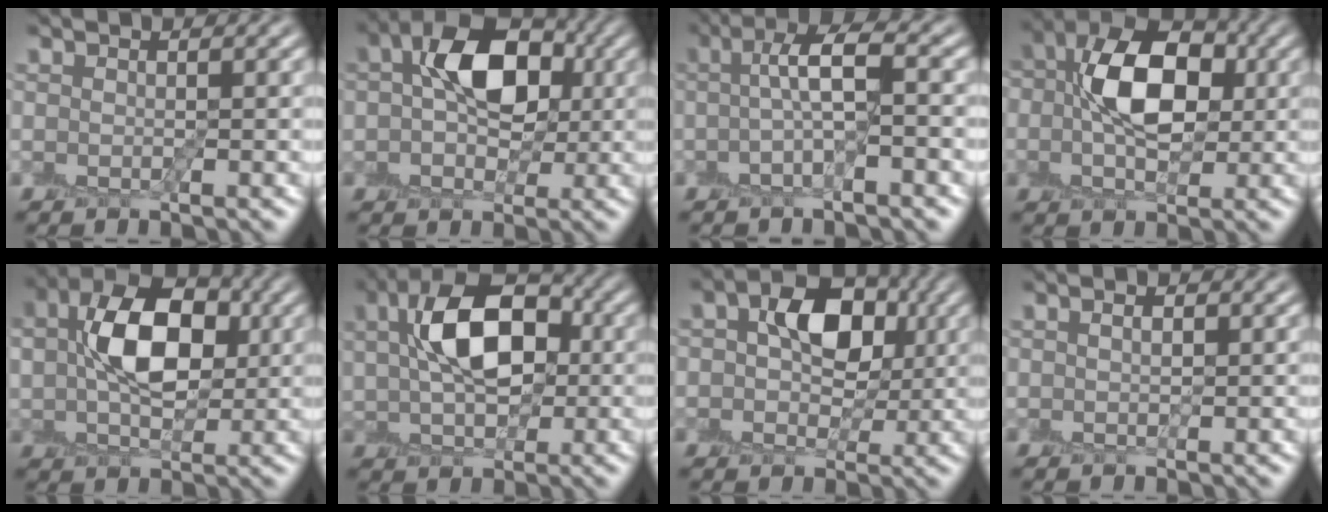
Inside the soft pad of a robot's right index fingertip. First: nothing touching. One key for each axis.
{"total": 8.3, "fx": 1.3, "fy": 5.3, "fz": 6.2, "tx": -0.092, "ty": 0.017, "tz": 0.012}
{"total": 3.6, "fx": 0.0, "fy": 0.6, "fz": 3.5, "tx": -0.070, "ty": 0.012, "tz": -0.003}
{"total": 8.6, "fx": 0.9, "fy": 5.5, "fz": 6.6, "tx": -0.118, "ty": 0.012, "tz": 0.007}
{"total": 8.9, "fx": 1.8, "fy": 5.7, "fz": 6.6, "tx": -0.125, "ty": 0.014, "tz": 0.029}
{"total": 9.1, "fx": 2.0, "fy": 5.5, "fz": 7.0, "tx": -0.132, "ty": 0.019, "tz": 0.029}
{"total": 7.1, "fx": 1.5, "fy": 4.9, "fz": 4.9, "tx": -0.079, "ty": 0.006, "tz": 0.014}
{"total": 1.0, "fx": 0.6, "fy": 0.5, "fz": 0.7, "tx": -0.015, "ty": 0.004, "tz": 0.014}